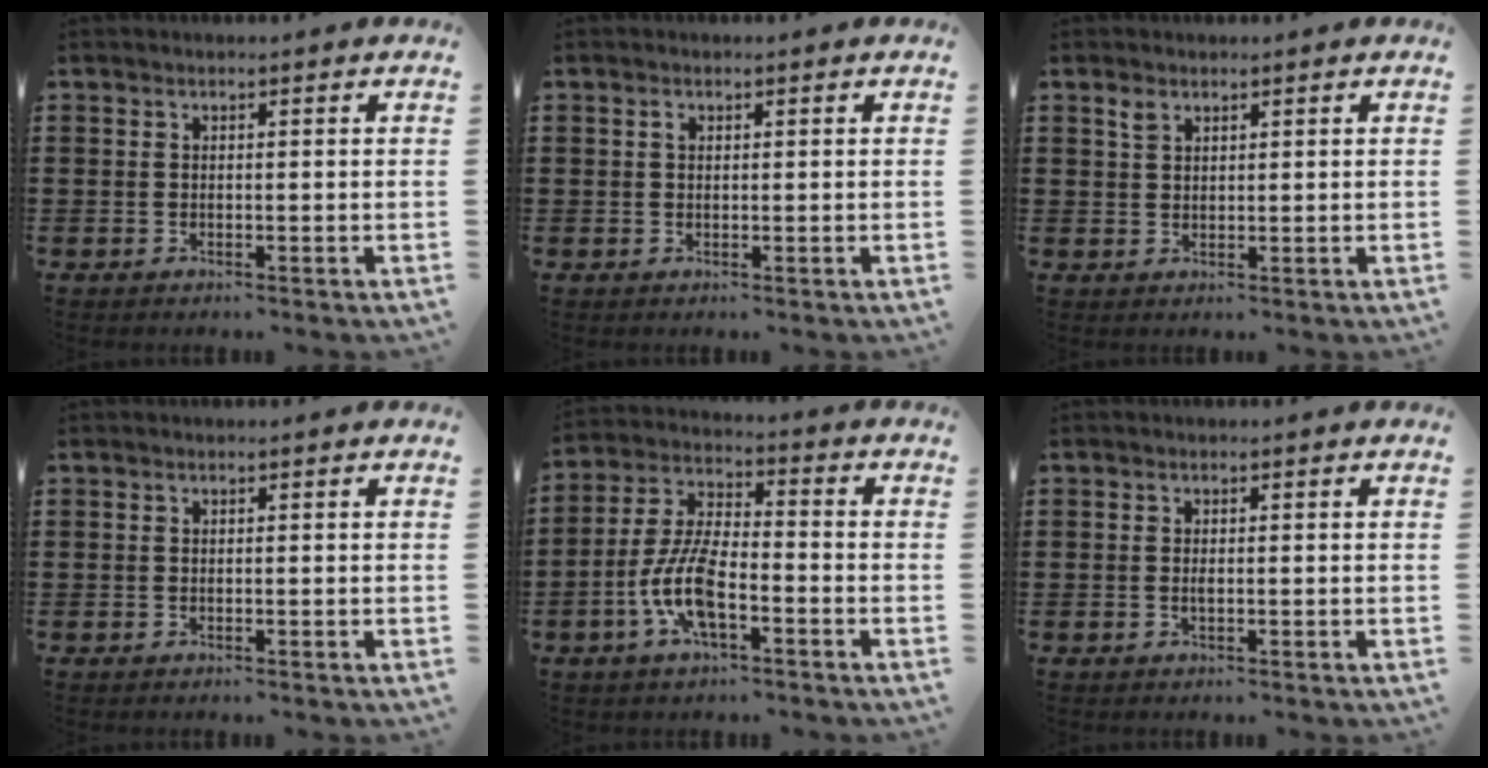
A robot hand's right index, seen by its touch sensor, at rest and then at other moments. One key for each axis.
{"total": 0.8, "fx": 0.3, "fy": 0.6, "fz": 0.5, "tx": -0.012, "ty": 0.002, "tz": 0.005}
{"total": 1.8, "fx": 1.3, "fy": 0.9, "fz": 0.8, "tx": -0.018, "ty": 0.003, "tz": 0.024}
{"total": 0.0}
{"total": 8.9, "fx": -3.5, "fy": 3.5, "fz": 7.4, "tx": -0.179, "ty": -0.006, "tz": -0.071}
{"total": 0.7, "fx": -0.1, "fy": 0.2, "fz": 0.7, "tx": -0.014, "ty": -0.002, "tz": -0.001}